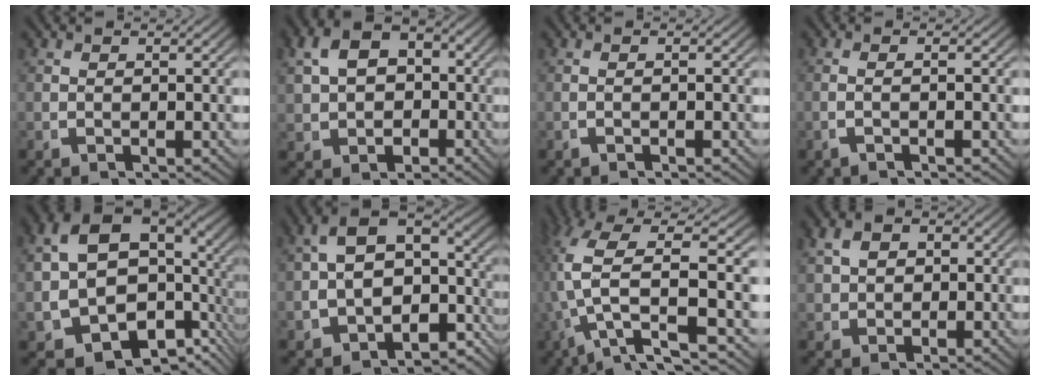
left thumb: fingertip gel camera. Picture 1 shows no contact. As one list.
[{"total": 7.6, "force": [1.0, 5.9, 4.7], "torque": [-0.096, -0.013, 0.030]}, {"total": 0.8, "force": [-0.4, -0.2, 0.7], "torque": [-0.015, 0.003, -0.007]}, {"total": 1.6, "force": [-0.4, -0.3, 1.5], "torque": [-0.038, 0.001, -0.006]}, {"total": 15.7, "force": [-1.6, 11.6, 10.4], "torque": [-0.220, -0.056, -0.005]}, {"total": 10.4, "force": [-1.3, 7.6, 7.0], "torque": [-0.135, -0.027, -0.018]}, {"total": 9.8, "force": [1.3, 5.1, 8.3], "torque": [-0.190, -0.019, 0.039]}, {"total": 3.5, "force": [0.9, 2.7, 2.0], "torque": [-0.043, -0.003, 0.020]}]